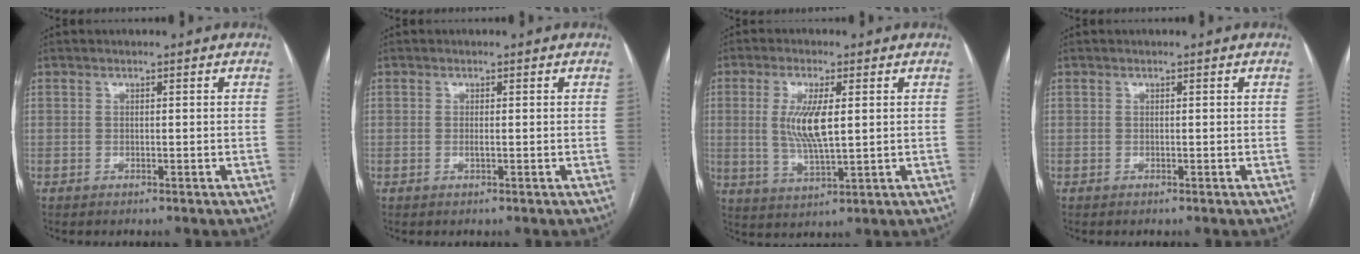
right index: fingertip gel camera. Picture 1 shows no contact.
{"total": 0.5, "force": [-0.1, 0.0, 0.5], "torque": [-0.013, -0.001, -0.002]}
{"total": 7.6, "force": [1.1, 1.8, 7.3], "torque": [-0.152, -0.005, 0.026]}
{"total": 0.0}